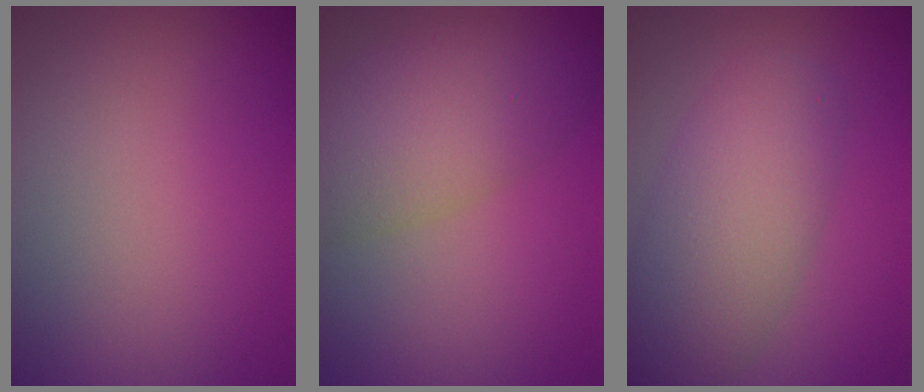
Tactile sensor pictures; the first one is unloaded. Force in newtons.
{"total": 6.2, "press": 6.2, "slide": 0.4}
{"total": 6.5, "press": 6.5, "slide": 0.4}